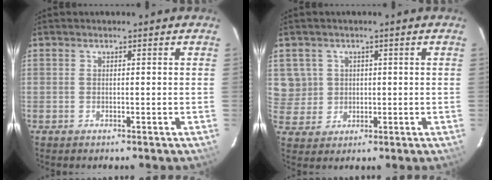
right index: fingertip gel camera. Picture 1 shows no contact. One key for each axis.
{"total": 5.6, "fx": 1.3, "fy": 5.4, "fz": 0.6, "tx": -0.003, "ty": 0.013, "tz": 0.034}